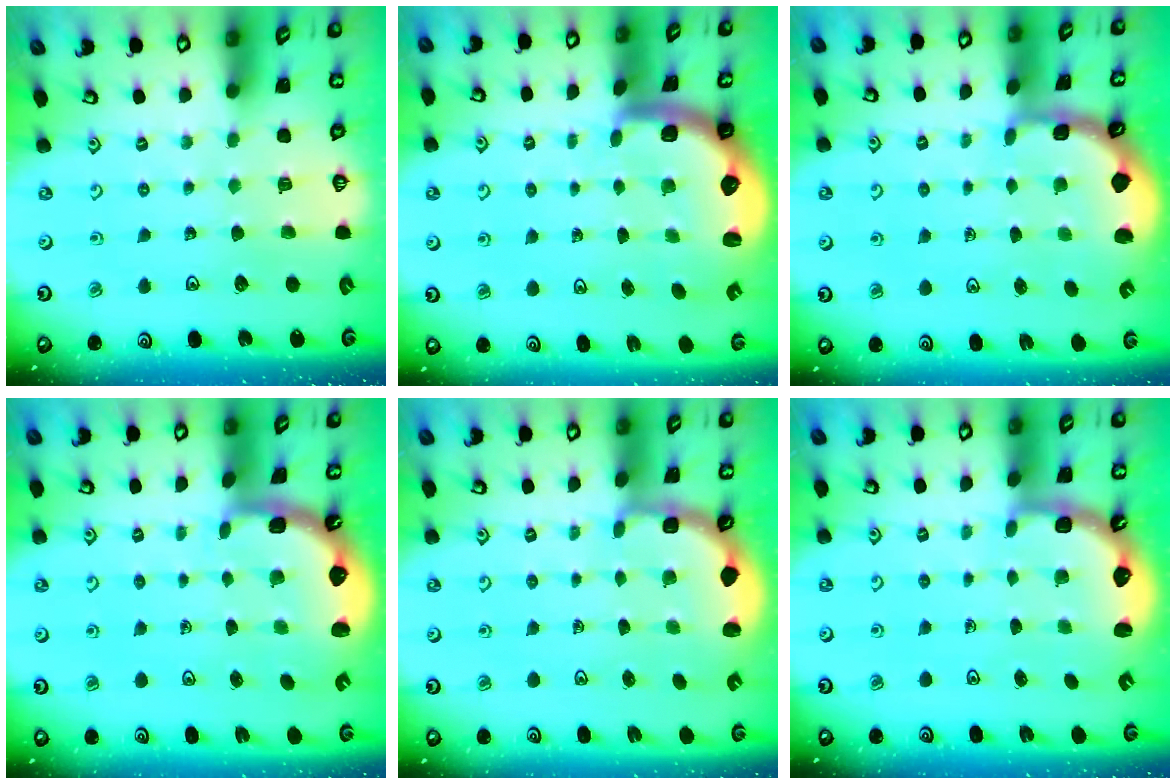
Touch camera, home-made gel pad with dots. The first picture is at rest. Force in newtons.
{"total": 2.9, "press": 2.6, "slide": 1.4}
{"total": 1.8, "press": 1.8, "slide": 0.3}
{"total": 2.6, "press": 1.3, "slide": 2.2}
{"total": 2.5, "press": 2.3, "slide": 1.1}
{"total": 2.7, "press": 2.0, "slide": 1.9}